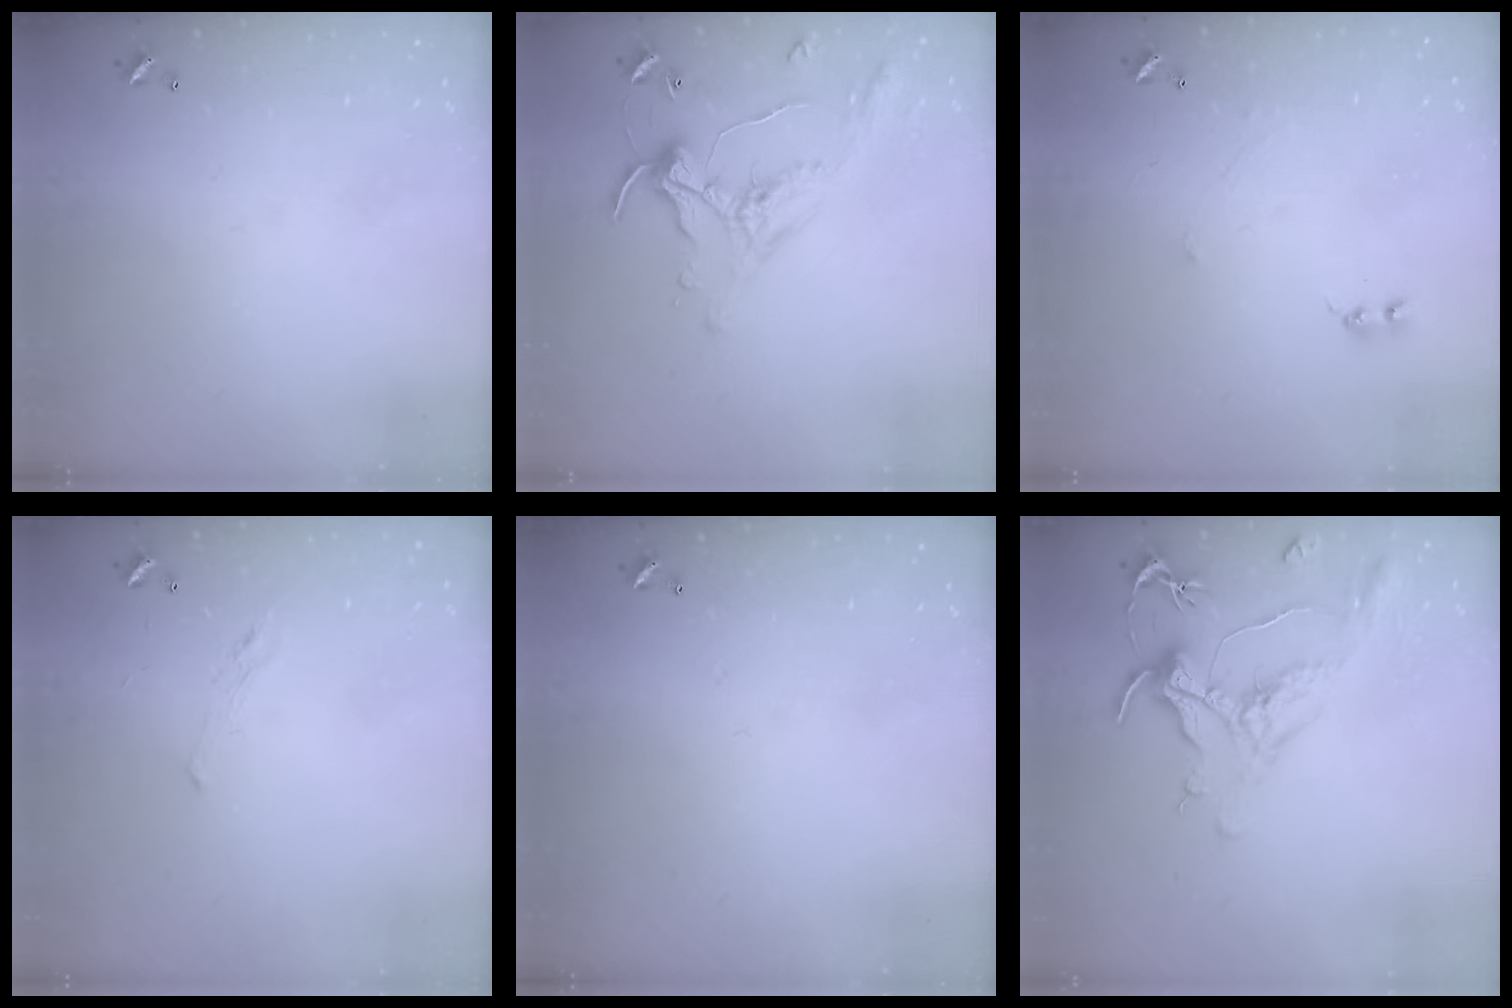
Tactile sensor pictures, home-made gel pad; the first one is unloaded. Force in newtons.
{"total": 0.0}
{"total": 0.9, "press": 0.8, "slide": 0.3}
{"total": 0.8, "press": 0.1, "slide": 0.8}
{"total": 0.0}
{"total": 1.3, "press": 1.1, "slide": 0.7}